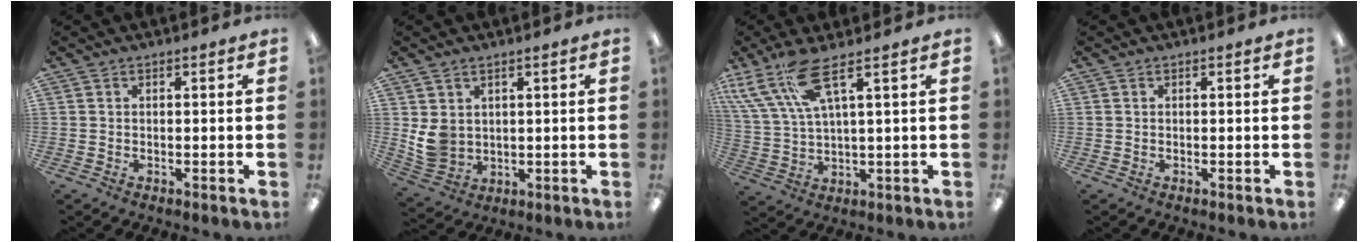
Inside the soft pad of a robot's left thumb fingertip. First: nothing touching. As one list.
[{"total": 6.4, "force": [2.4, 5.0, 3.2], "torque": [-0.065, -0.008, 0.048]}, {"total": 11.9, "force": [6.9, 3.3, 9.2], "torque": [-0.209, -0.027, 0.124]}, {"total": 0.0}]